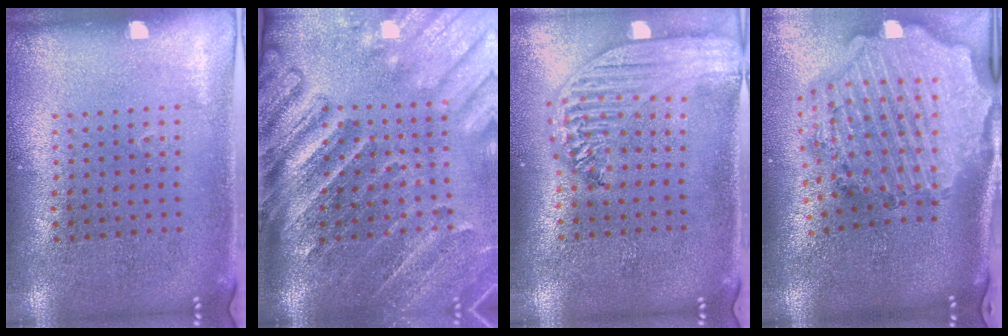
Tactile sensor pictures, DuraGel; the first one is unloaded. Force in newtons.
{"total": 4.3, "press": 3.4, "slide": 2.7}
{"total": 2.8, "press": 2.3, "slide": 1.6}
{"total": 4.1, "press": 3.4, "slide": 2.3}